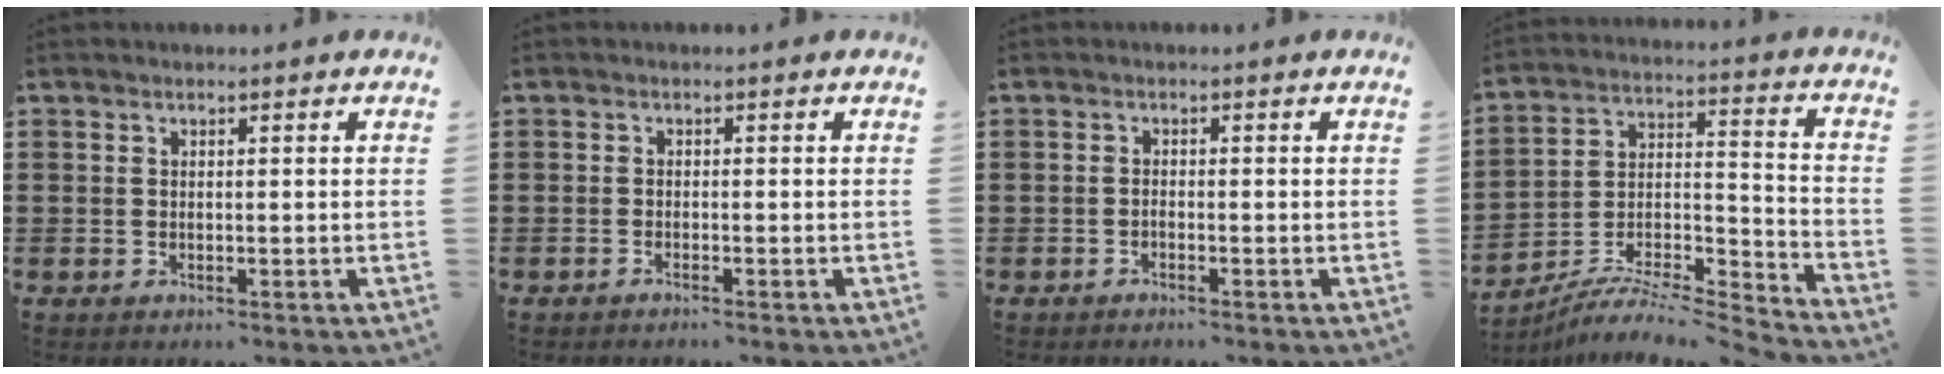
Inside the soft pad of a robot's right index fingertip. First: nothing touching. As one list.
[{"total": 1.0, "force": [-0.9, -0.3, 0.1], "torque": [-0.005, -0.004, -0.018]}, {"total": 1.0, "force": [-1.0, -0.2, 0.2], "torque": [-0.006, -0.005, -0.019]}, {"total": 7.3, "force": [-6.8, 0.7, 2.5], "torque": [-0.042, 0.000, -0.138]}]